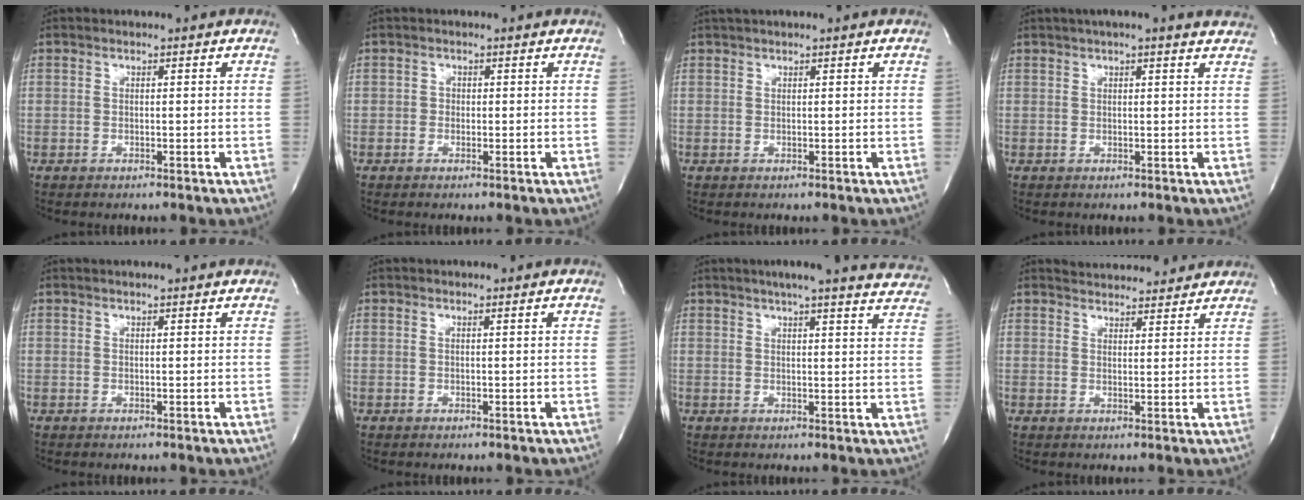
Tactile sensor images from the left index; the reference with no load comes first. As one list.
[{"total": 0.6, "force": [-0.2, 0.6, 0.1], "torque": [0.005, 0.000, -0.006]}, {"total": 1.7, "force": [1.5, 0.0, 0.8], "torque": [-0.011, 0.021, 0.027]}, {"total": 8.5, "force": [7.2, 0.6, 4.4], "torque": [-0.063, 0.015, 0.072]}, {"total": 3.9, "force": [3.6, 0.0, 1.4], "torque": [-0.019, 0.020, 0.039]}, {"total": 0.0}, {"total": 20.5, "force": [18.6, 1.5, 8.5], "torque": [-0.122, -0.029, 0.209]}, {"total": 8.7, "force": [8.3, 1.8, 1.6], "torque": [-0.023, 0.010, 0.105]}]